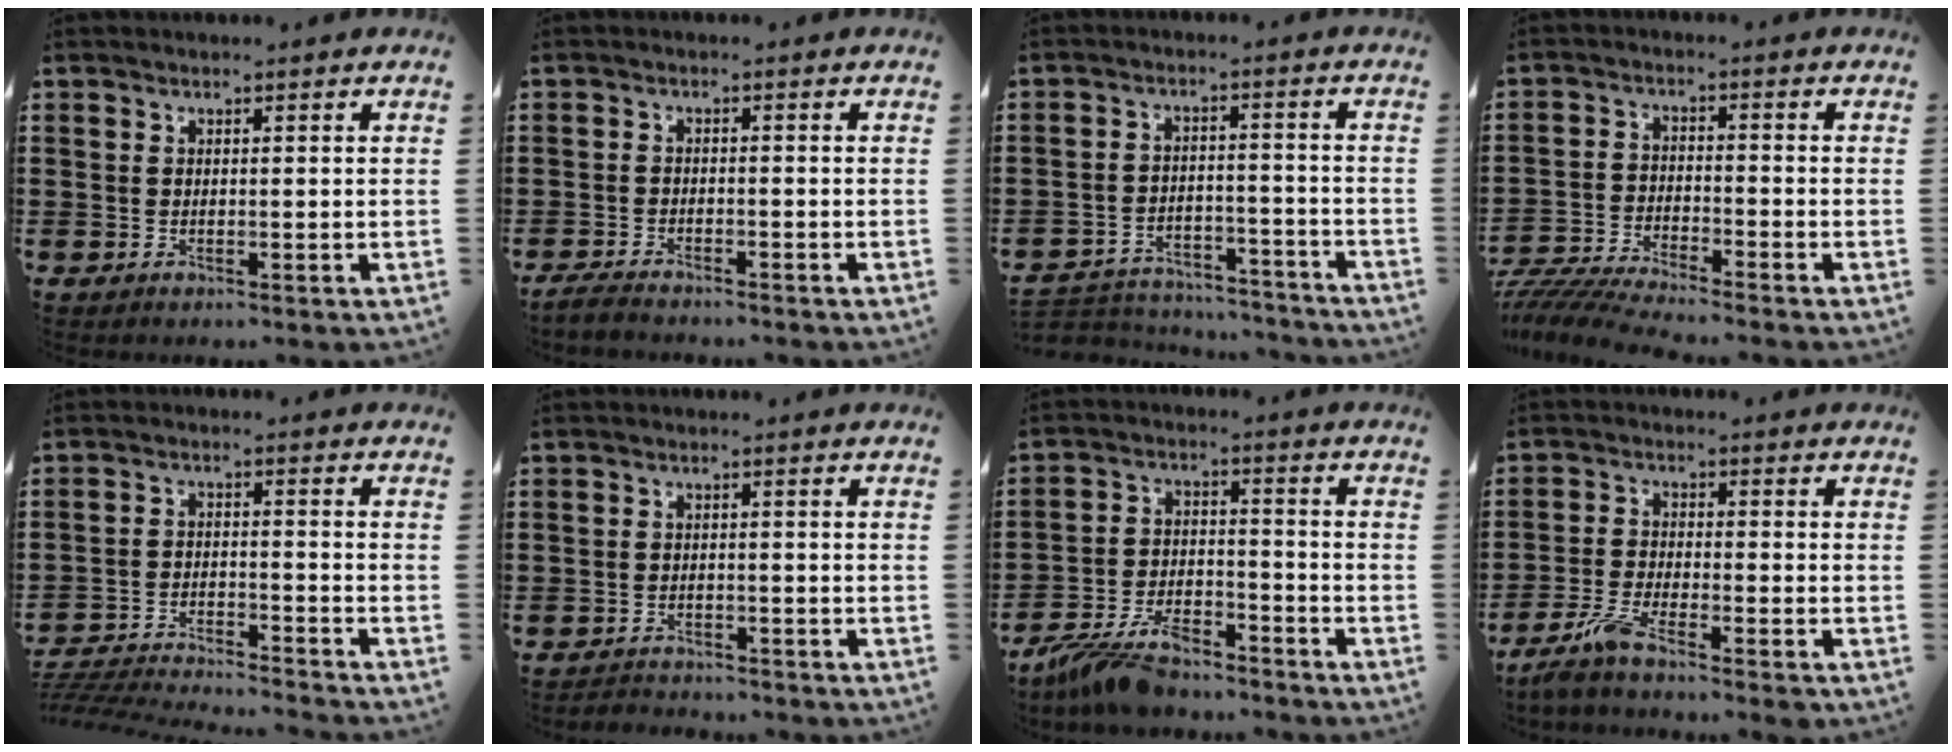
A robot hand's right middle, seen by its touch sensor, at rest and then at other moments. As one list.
[{"total": 2.2, "force": [-2.1, 0.1, 0.6], "torque": [-0.021, -0.002, -0.043]}, {"total": 4.6, "force": [-4.6, 0.6, 0.2], "torque": [-0.016, 0.003, -0.097]}, {"total": 5.3, "force": [-5.1, -0.1, 1.2], "torque": [-0.043, -0.014, -0.107]}, {"total": 4.5, "force": [-4.4, -0.1, 0.9], "torque": [-0.033, -0.010, -0.097]}, {"total": 2.0, "force": [-2.0, 0.2, -0.2], "torque": [-0.004, -0.002, -0.045]}, {"total": 7.3, "force": [-6.4, 1.8, 2.9], "torque": [-0.069, 0.003, -0.124]}, {"total": 5.5, "force": [-4.1, 1.2, 3.5], "torque": [-0.082, -0.006, -0.080]}]